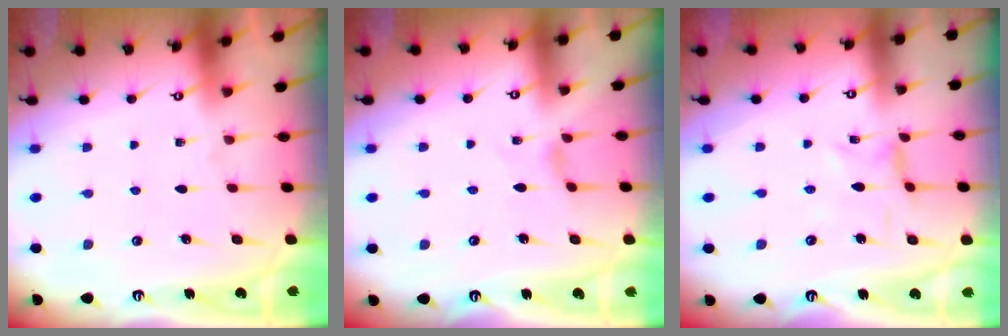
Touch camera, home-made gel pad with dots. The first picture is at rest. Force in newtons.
{"total": 0.6, "press": 0.6, "slide": 0.2}
{"total": 0.6, "press": 0.5, "slide": 0.2}